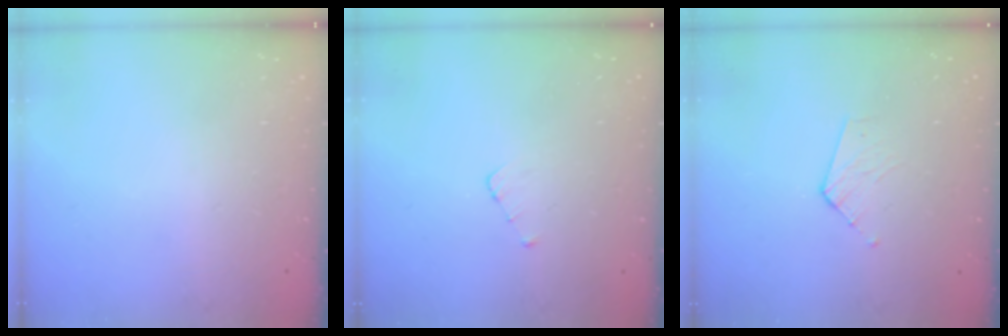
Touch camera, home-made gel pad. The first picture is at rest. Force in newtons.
{"total": 2.7, "press": 2.7, "slide": 0.3}
{"total": 3.5, "press": 3.5, "slide": 0.3}